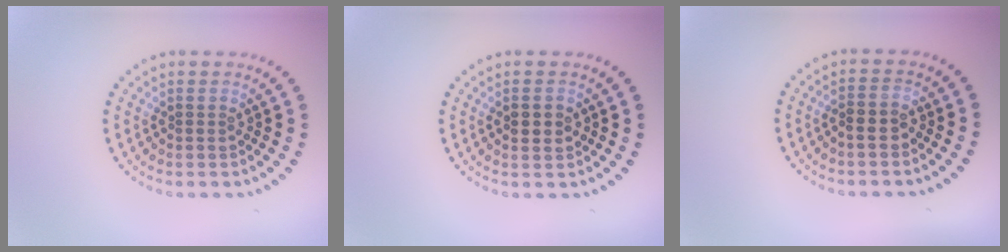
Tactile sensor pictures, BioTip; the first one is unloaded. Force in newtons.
{"total": 1.8, "press": 1.8, "slide": 0.3}
{"total": 1.3, "press": 1.2, "slide": 0.6}